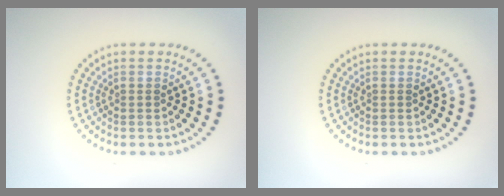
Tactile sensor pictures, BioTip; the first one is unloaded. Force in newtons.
{"total": 0.0}